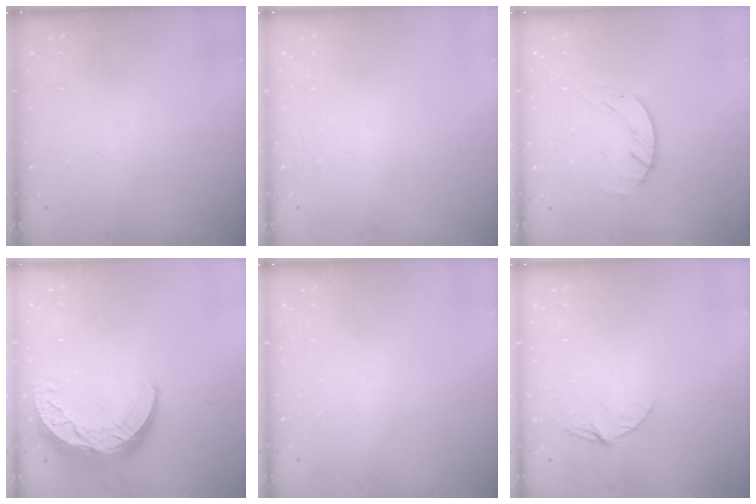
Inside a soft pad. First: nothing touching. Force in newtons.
{"total": 0.0}
{"total": 1.5, "press": 1.5, "slide": 0.2}
{"total": 12.3, "press": 12.3, "slide": 0.9}
{"total": 0.0}
{"total": 4.0, "press": 3.9, "slide": 0.4}